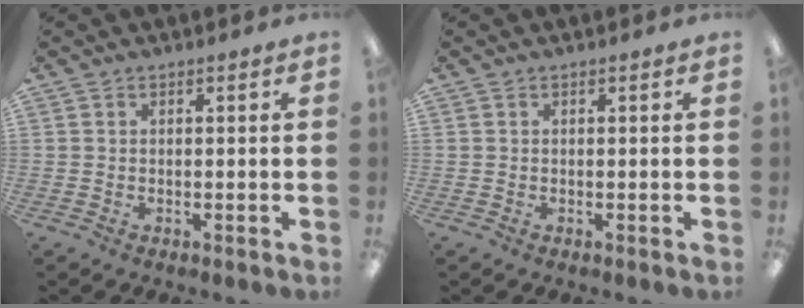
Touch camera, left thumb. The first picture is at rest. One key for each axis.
{"total": 0.0}